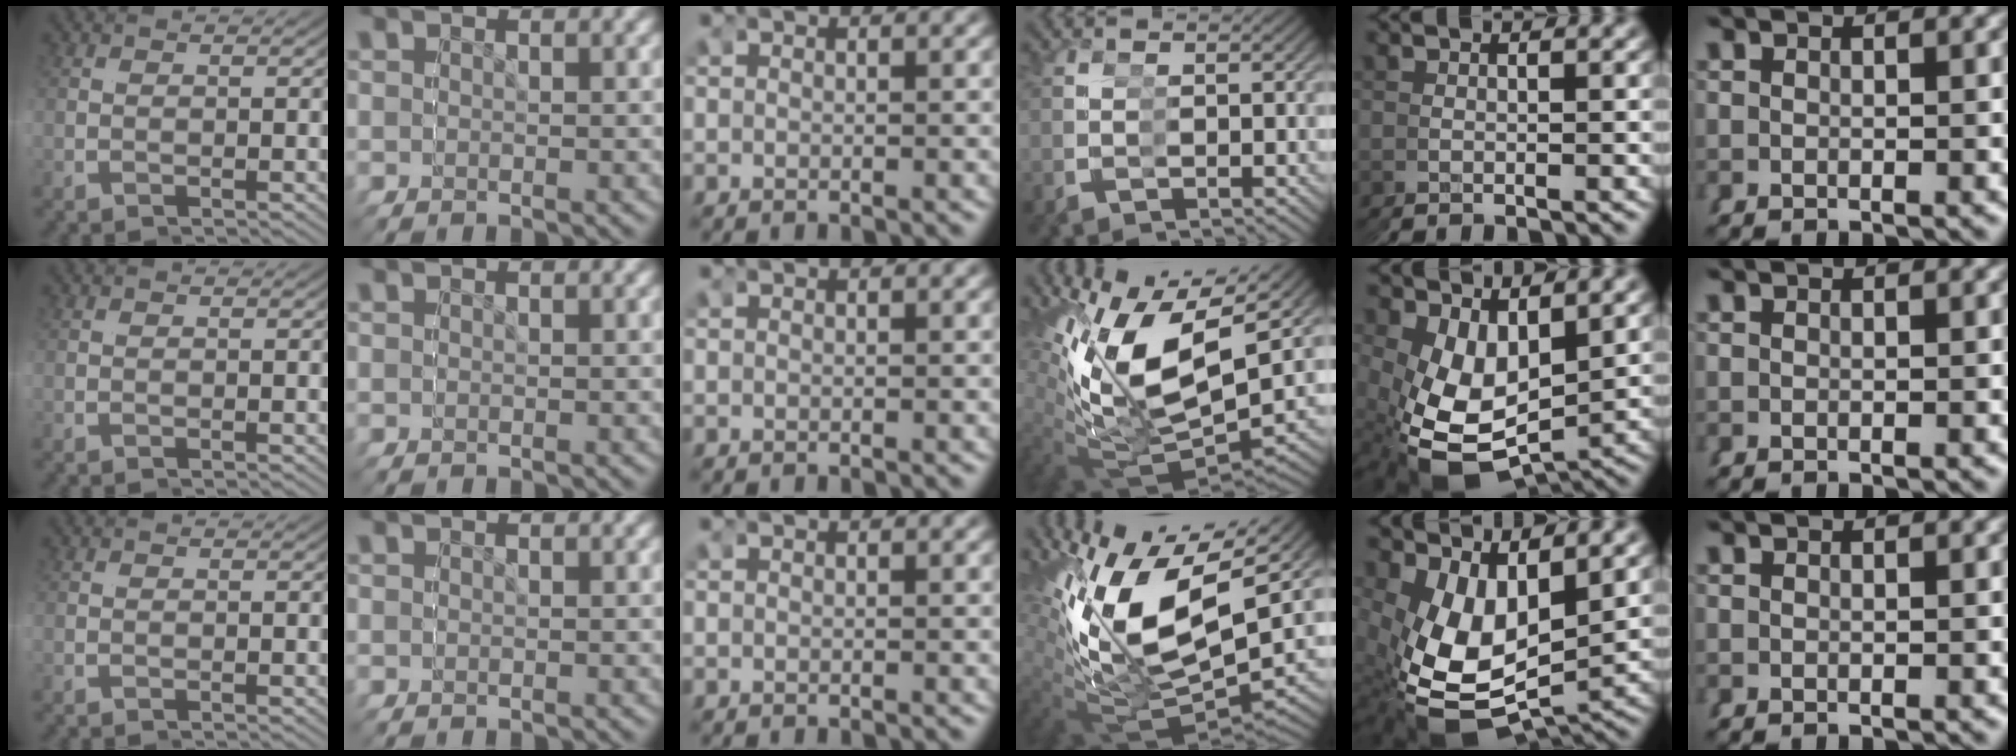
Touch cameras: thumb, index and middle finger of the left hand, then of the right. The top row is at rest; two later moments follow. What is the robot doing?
{"motion": "grasp_and_lifting", "object": "glue stick"}